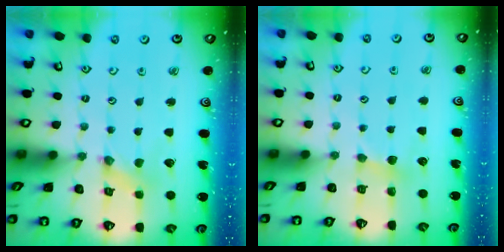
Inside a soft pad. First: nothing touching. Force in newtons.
{"total": 3.9, "press": 3.8, "slide": 0.5}